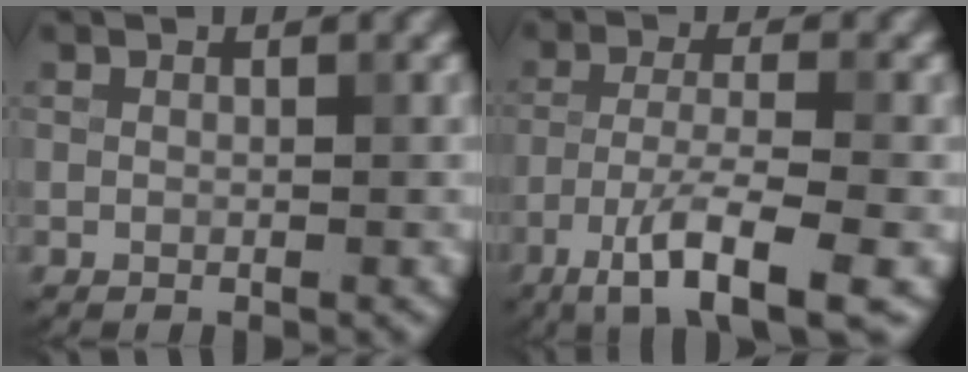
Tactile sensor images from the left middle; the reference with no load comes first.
{"total": 7.5, "force": [-4.2, 1.7, 6.0], "torque": [-0.103, -0.002, -0.077]}